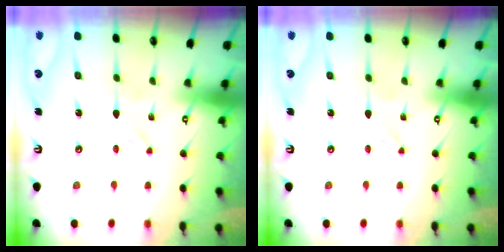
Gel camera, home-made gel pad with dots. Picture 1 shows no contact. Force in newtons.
{"total": 0.0}